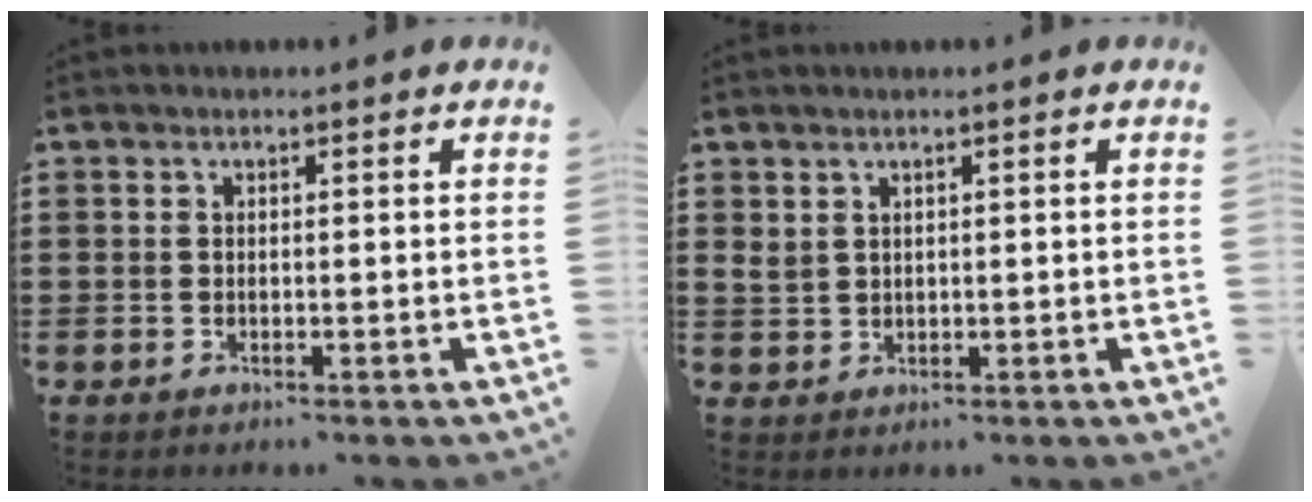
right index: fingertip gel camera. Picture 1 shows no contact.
{"total": 1.6, "force": [1.2, 0.9, 0.7], "torque": [-0.017, 0.002, 0.022]}